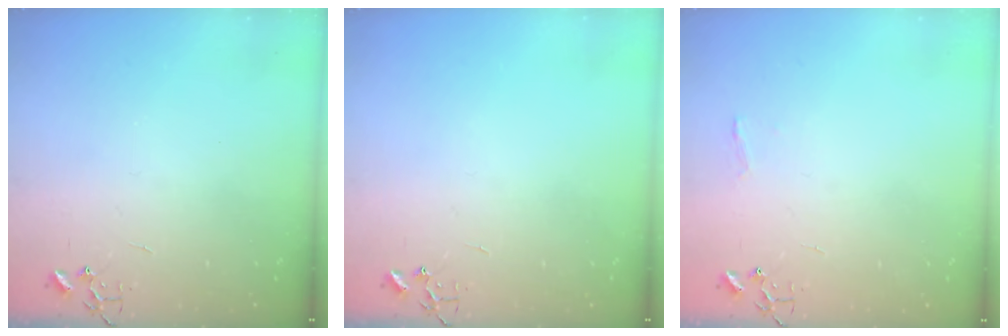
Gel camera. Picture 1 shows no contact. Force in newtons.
{"total": 0.0}
{"total": 4.8, "press": 4.8, "slide": 0.6}